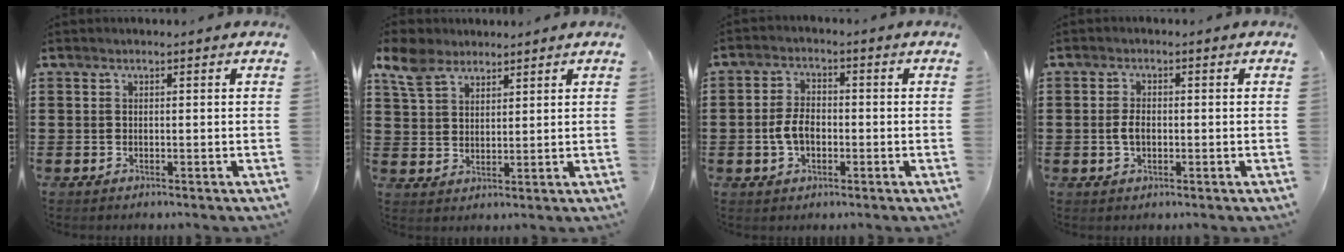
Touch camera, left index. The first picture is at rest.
{"total": 6.2, "force": [4.7, 3.4, 2.3], "torque": [-0.068, 0.004, 0.089]}
{"total": 4.5, "force": [-0.9, 2.7, 3.5], "torque": [-0.087, -0.001, -0.022]}
{"total": 2.6, "force": [-0.2, 1.4, 2.2], "torque": [-0.051, 0.001, -0.006]}